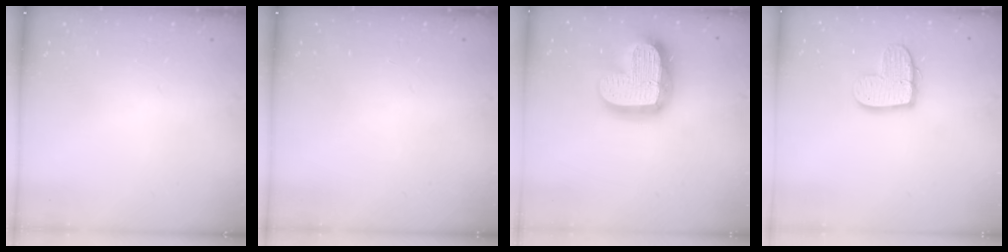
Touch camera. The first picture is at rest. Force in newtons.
{"total": 0.0}
{"total": 21.5, "press": 21.4, "slide": 1.8}
{"total": 12.2, "press": 12.1, "slide": 1.1}